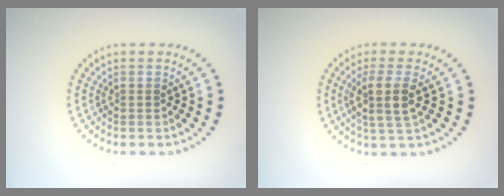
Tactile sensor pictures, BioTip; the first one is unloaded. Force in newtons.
{"total": 3.3, "press": 2.9, "slide": 1.6}